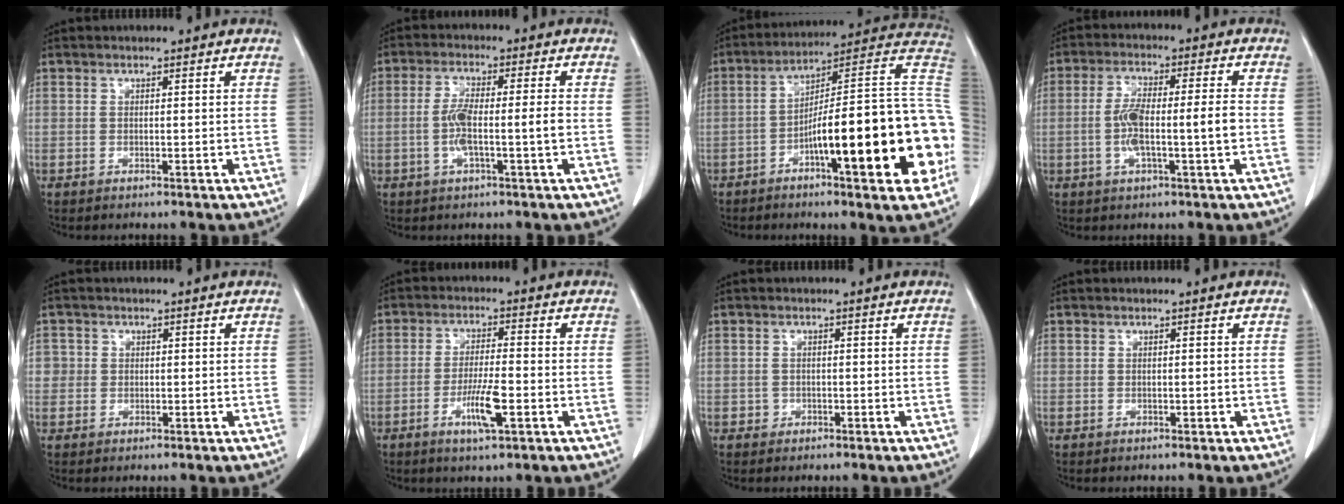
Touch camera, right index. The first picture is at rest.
{"total": 6.0, "force": [-1.2, 0.3, 5.9], "torque": [-0.119, 0.007, -0.022]}
{"total": 23.8, "force": [-6.5, 2.3, 22.8], "torque": [-0.247, 0.024, -0.093]}
{"total": 7.8, "force": [-1.3, 0.9, 7.7], "torque": [-0.151, 0.014, -0.023]}
{"total": 2.1, "force": [0.2, 2.1, 0.1], "torque": [0.012, 0.005, 0.001]}
{"total": 6.2, "force": [-2.4, 0.7, 5.7], "torque": [-0.107, -0.007, -0.043]}
{"total": 1.1, "force": [-0.4, 1.0, 0.1], "torque": [0.002, 0.006, -0.009]}
{"total": 0.0}